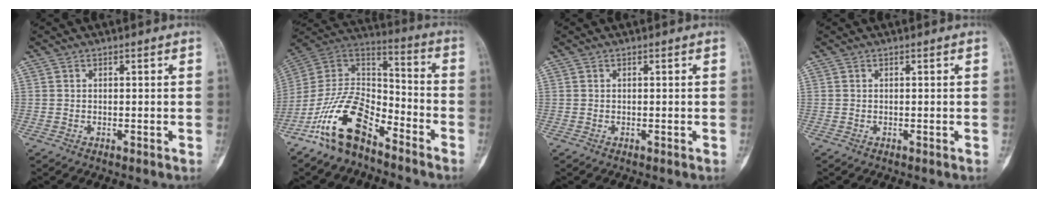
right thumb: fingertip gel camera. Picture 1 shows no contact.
{"total": 16.4, "force": [-10.6, 7.8, 9.9], "torque": [-0.168, 0.089, -0.204]}
{"total": 0.0}
{"total": 0.0}